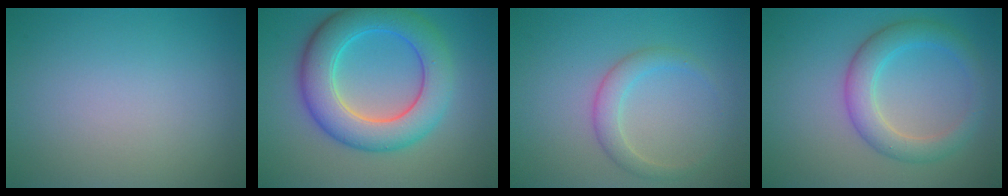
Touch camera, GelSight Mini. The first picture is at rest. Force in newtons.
{"total": 7.9, "press": 7.9, "slide": 0.1}
{"total": 2.3, "press": 2.3, "slide": 0.1}
{"total": 4.0, "press": 4.0, "slide": 0.1}